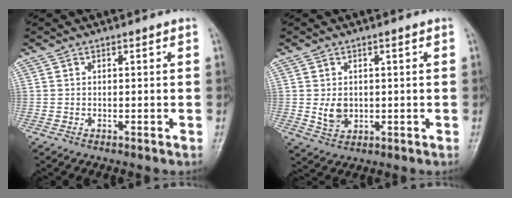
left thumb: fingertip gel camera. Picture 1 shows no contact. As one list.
[{"total": 3.7, "force": [0.2, 2.8, 2.3], "torque": [-0.033, -0.008, 0.013]}]